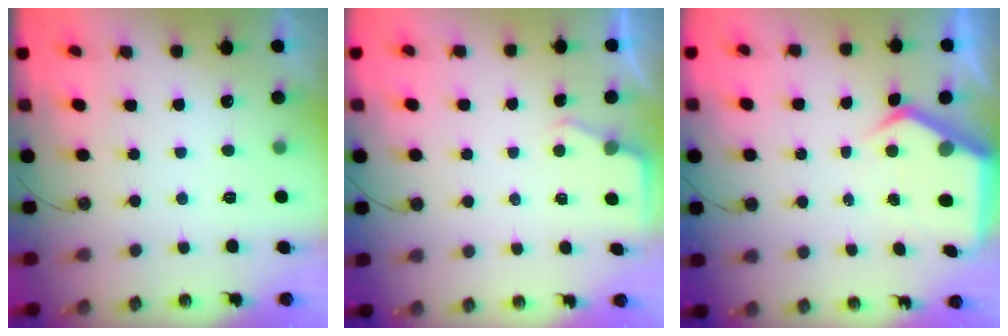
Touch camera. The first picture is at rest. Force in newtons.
{"total": 3.0, "press": 2.9, "slide": 0.5}
{"total": 6.6, "press": 6.6, "slide": 0.5}